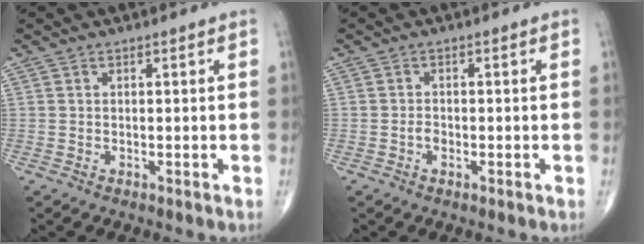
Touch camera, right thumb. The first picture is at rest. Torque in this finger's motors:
{"motor_torque": [0.46, 0.00, -0.05, -0.12, -0.01]}